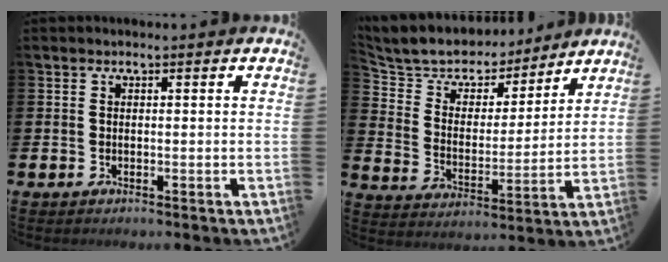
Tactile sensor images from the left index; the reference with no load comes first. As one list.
[{"total": 8.3, "force": [7.6, 3.1, 1.0], "torque": [-0.073, -0.051, 0.138]}]